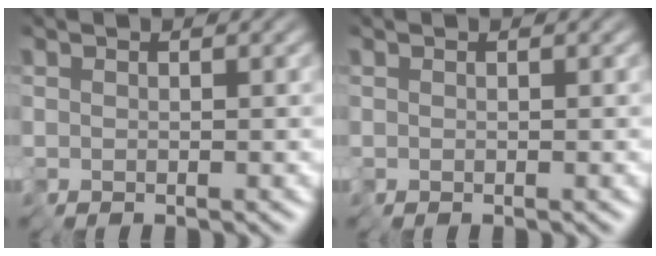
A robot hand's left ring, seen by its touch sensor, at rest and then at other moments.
{"total": 0.0}